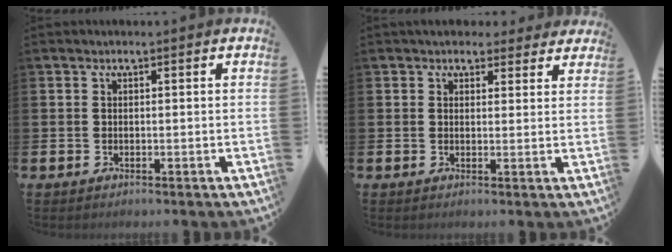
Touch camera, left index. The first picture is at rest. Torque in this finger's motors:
{"motor_torque": [0.27, -0.50, 0.77, 0.13]}